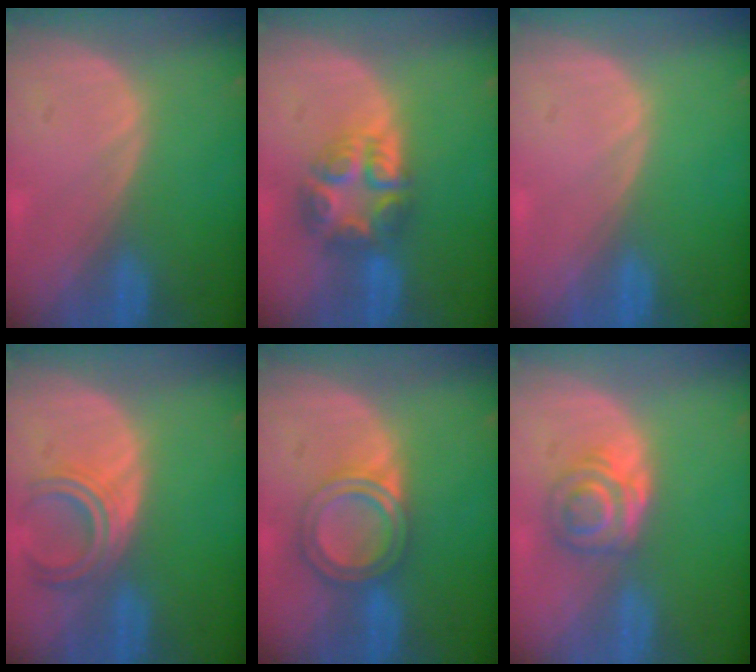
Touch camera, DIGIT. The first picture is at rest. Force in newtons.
{"total": 7.7, "press": 6.7, "slide": 3.7}
{"total": 0.0}
{"total": 4.7, "press": 4.7, "slide": 0.4}
{"total": 5.9, "press": 5.4, "slide": 2.3}
{"total": 5.2, "press": 4.9, "slide": 1.8}